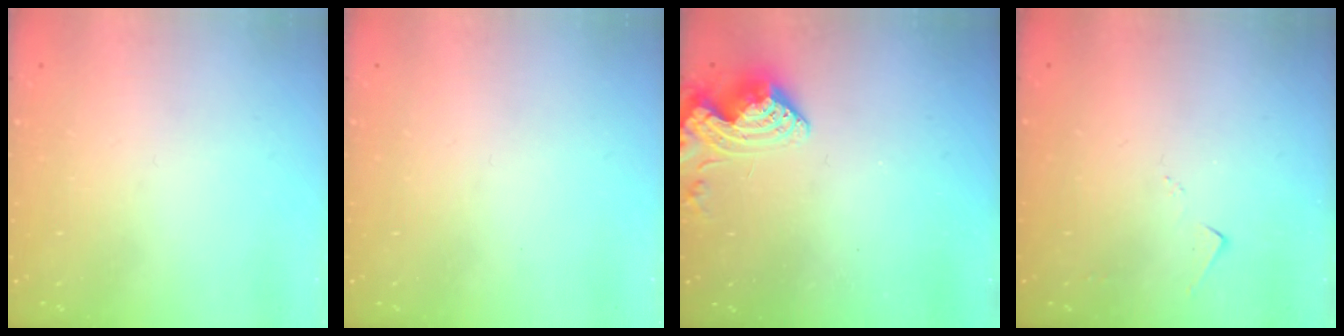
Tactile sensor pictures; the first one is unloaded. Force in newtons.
{"total": 0.0}
{"total": 10.1, "press": 10.0, "slide": 1.2}
{"total": 3.4, "press": 3.3, "slide": 0.4}